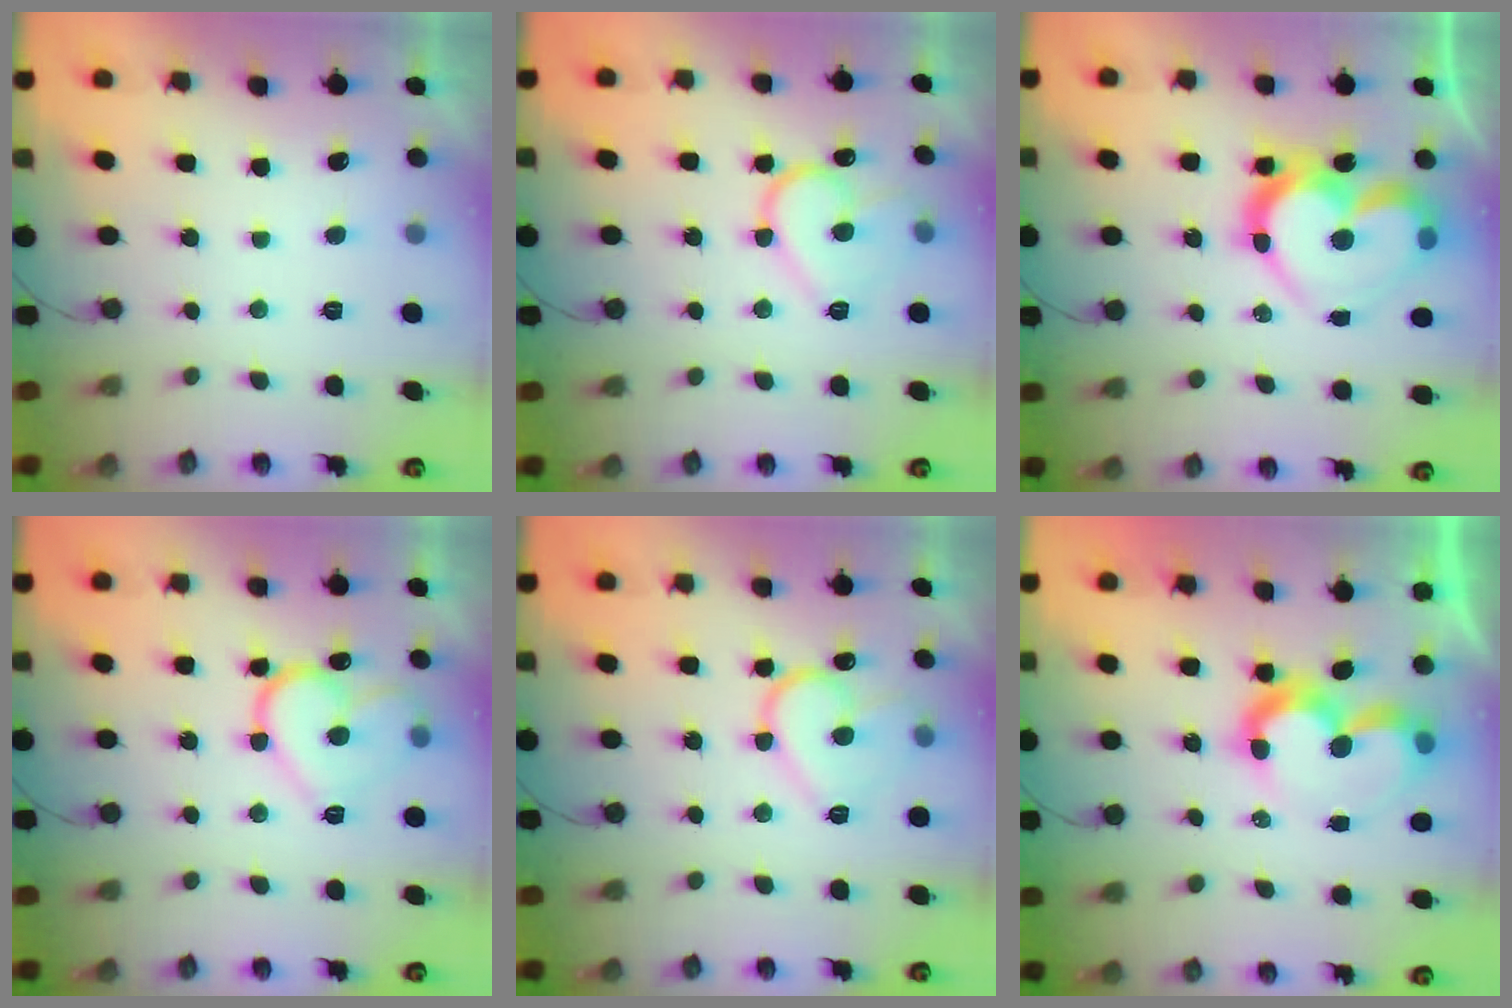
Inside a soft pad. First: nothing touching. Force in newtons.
{"total": 13.7, "press": 13.7, "slide": 0.9}
{"total": 16.6, "press": 16.5, "slide": 1.2}
{"total": 14.0, "press": 13.9, "slide": 1.5}
{"total": 13.7, "press": 13.7, "slide": 0.9}
{"total": 9.4, "press": 9.4, "slide": 0.9}